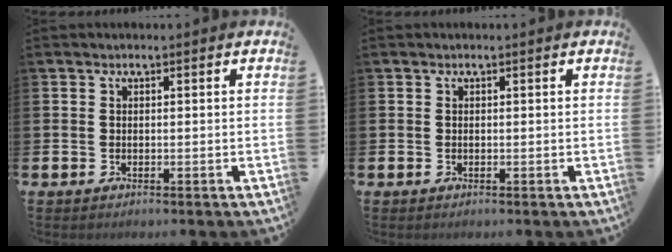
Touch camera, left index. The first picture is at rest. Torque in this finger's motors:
{"motor_torque": [-0.36, -0.02, -0.06, -0.01]}